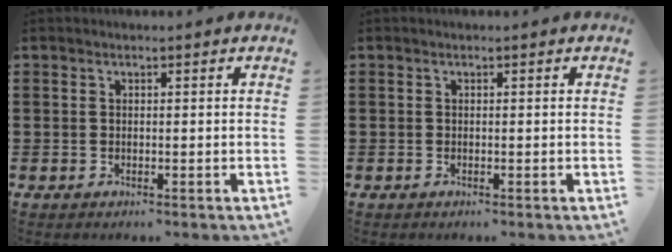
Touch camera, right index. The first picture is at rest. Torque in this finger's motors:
{"motor_torque": [-0.53, 1.60, 0.00, -0.01]}